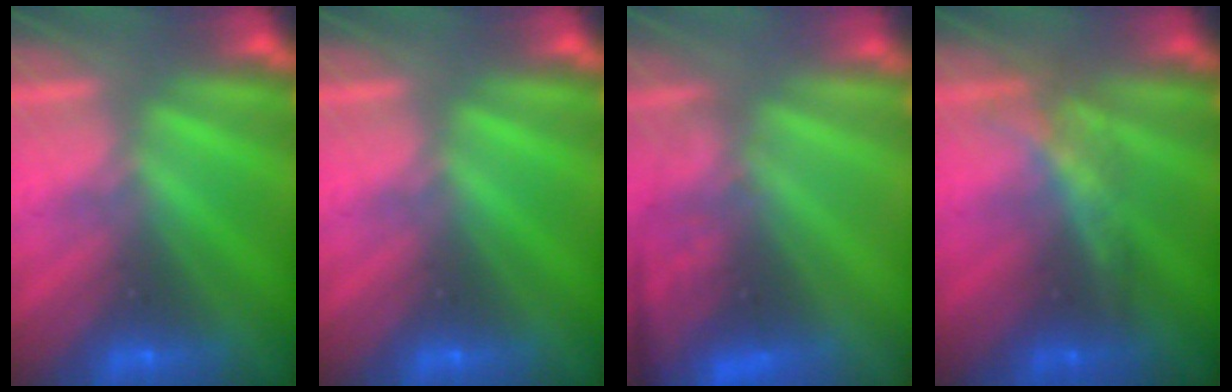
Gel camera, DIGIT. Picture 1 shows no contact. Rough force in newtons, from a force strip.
{"total": 0.0}
{"total": 3.3}
{"total": 1.7}